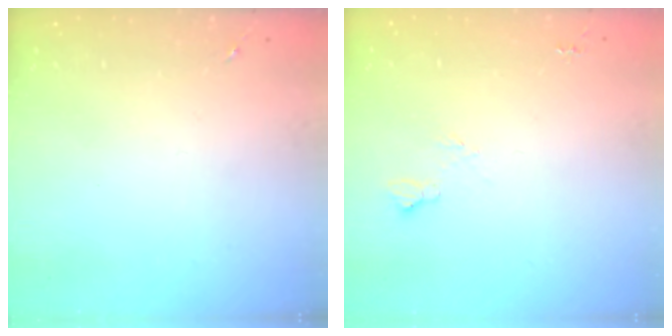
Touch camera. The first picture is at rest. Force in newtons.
{"total": 5.5, "press": 5.4, "slide": 0.7}